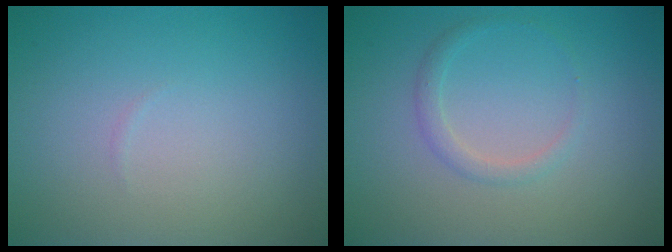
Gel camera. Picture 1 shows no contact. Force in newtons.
{"total": 1.3, "press": 1.3, "slide": 0.1}